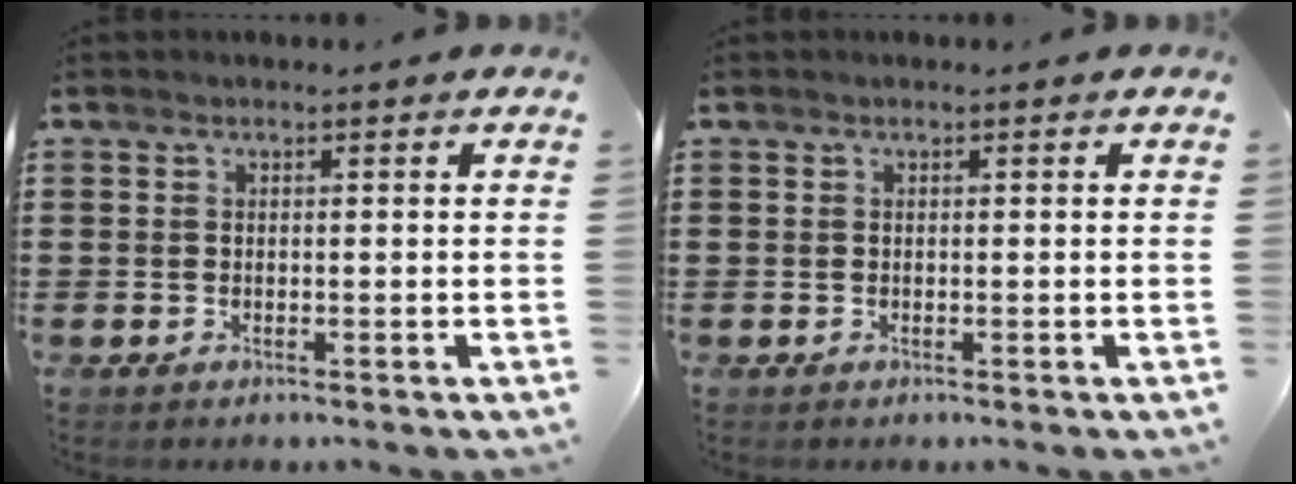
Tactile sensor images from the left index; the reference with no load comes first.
{"total": 0.0}